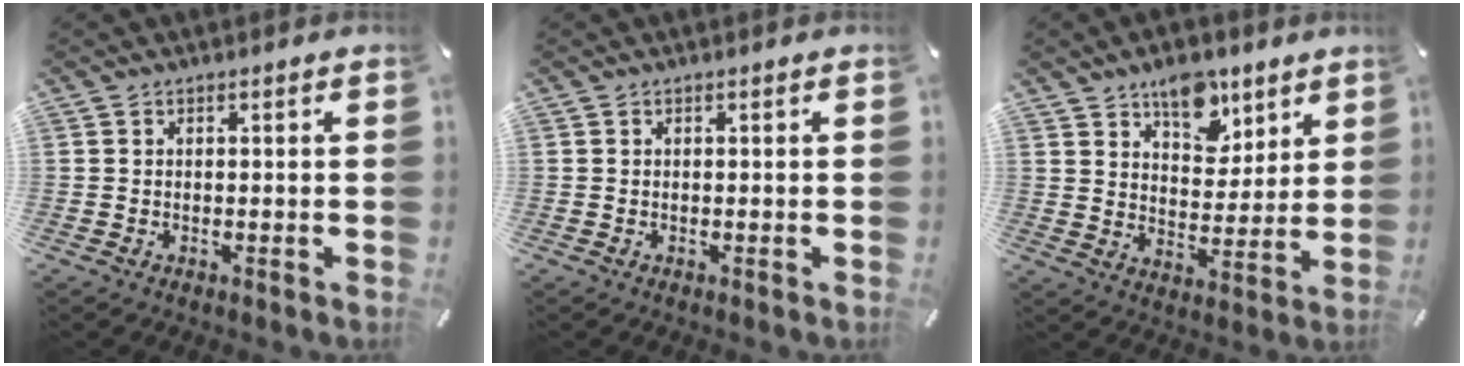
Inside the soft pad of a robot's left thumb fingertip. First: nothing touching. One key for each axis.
{"total": 0.0}
{"total": 11.4, "fx": 7.8, "fy": 6.9, "fz": 4.6, "tx": -0.048, "ty": -0.050, "tz": 0.138}